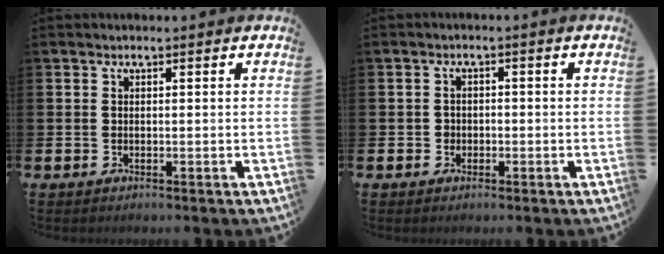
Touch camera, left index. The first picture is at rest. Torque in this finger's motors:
{"motor_torque": [-0.10, 0.03, 0.02, 0.00]}